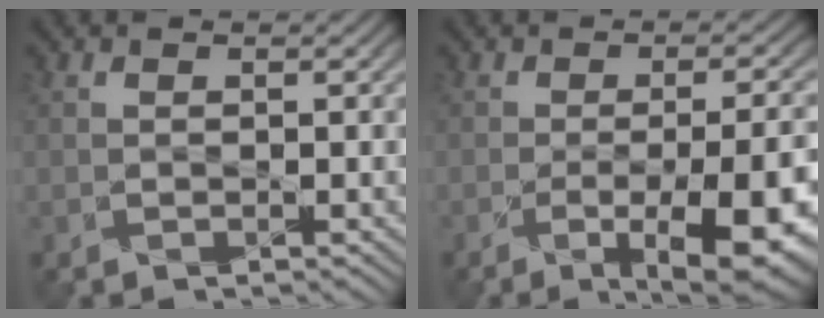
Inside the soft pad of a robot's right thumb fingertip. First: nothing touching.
{"total": 11.0, "force": [-4.9, 3.7, 9.2], "torque": [-0.114, -0.015, -0.060]}